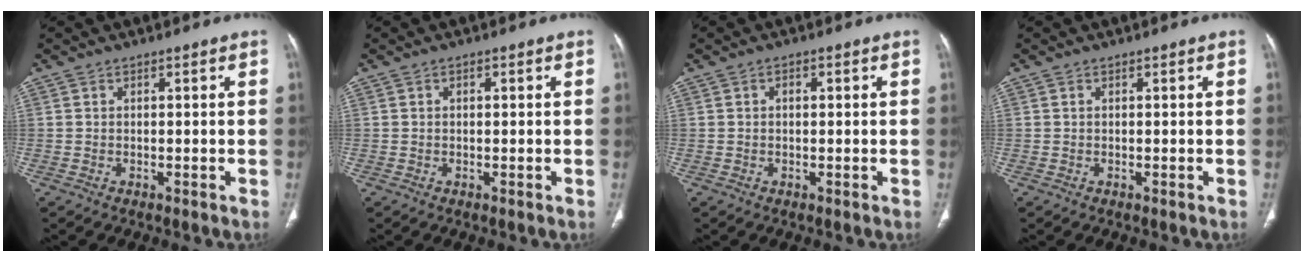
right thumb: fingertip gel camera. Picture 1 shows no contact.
{"total": 0.7, "force": [0.1, 0.4, 0.6], "torque": [-0.009, 0.001, 0.001]}
{"total": 1.2, "force": [0.2, 0.7, 0.9], "torque": [-0.013, 0.002, 0.000]}
{"total": 0.0}